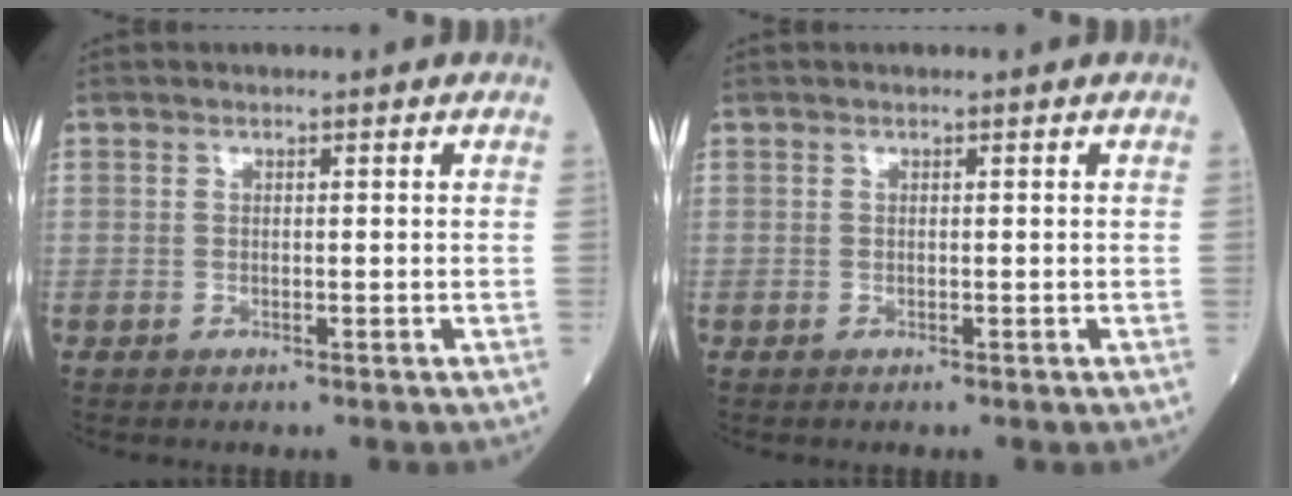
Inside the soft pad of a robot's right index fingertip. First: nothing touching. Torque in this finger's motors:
{"motor_torque": [0.04, 0.03, 0.00, 0.00]}